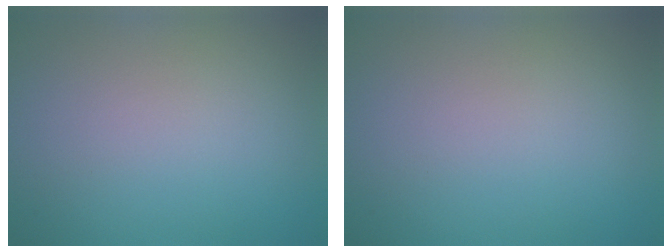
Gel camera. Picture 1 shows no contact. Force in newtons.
{"total": 0.0}